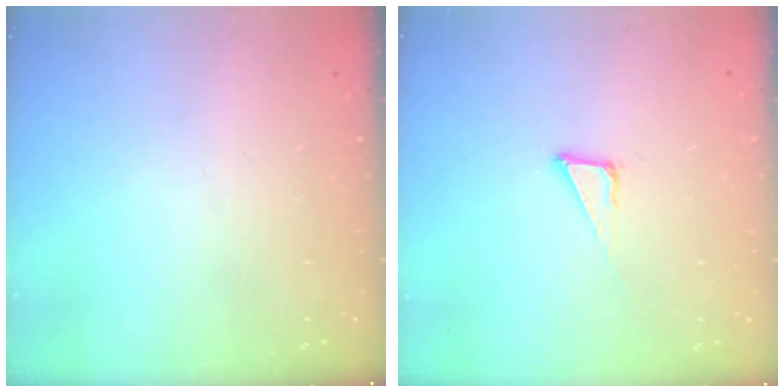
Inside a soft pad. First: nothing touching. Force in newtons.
{"total": 3.8, "press": 3.7, "slide": 0.2}